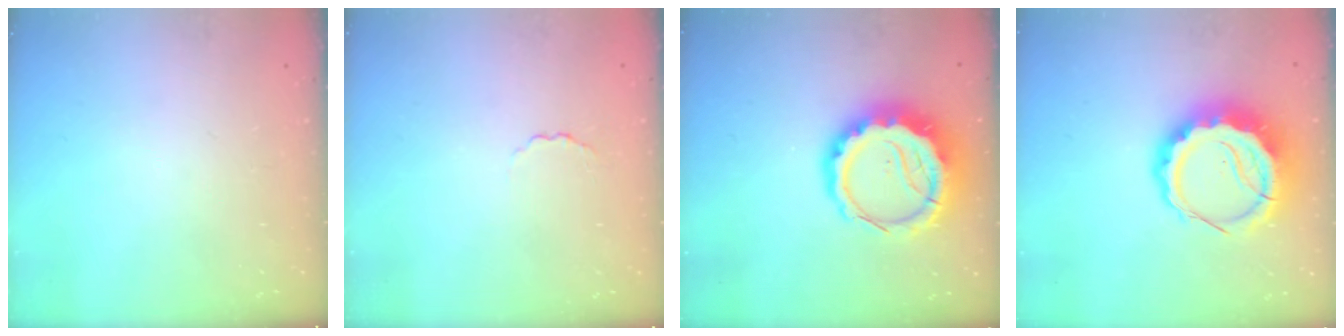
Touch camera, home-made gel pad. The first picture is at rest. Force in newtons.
{"total": 2.0, "press": 1.9, "slide": 0.4}
{"total": 13.8, "press": 13.4, "slide": 3.0}
{"total": 13.6, "press": 13.3, "slide": 2.7}